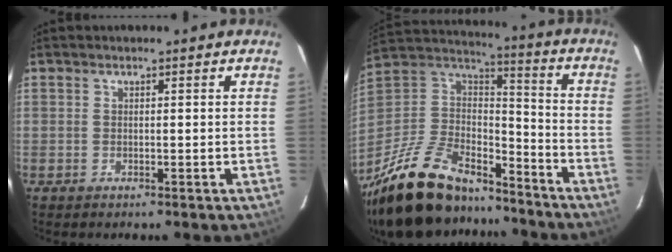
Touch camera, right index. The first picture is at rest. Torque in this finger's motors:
{"motor_torque": [1.05, -1.09, 0.56, 0.08]}